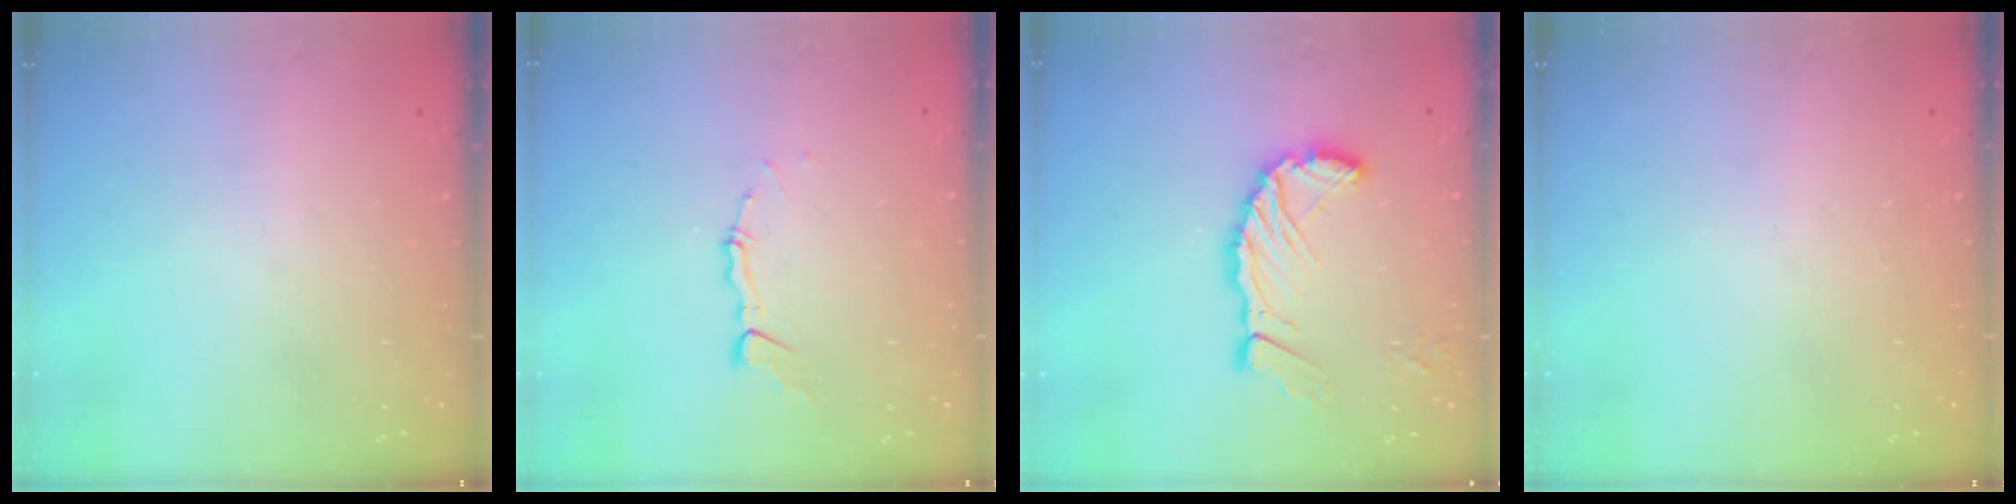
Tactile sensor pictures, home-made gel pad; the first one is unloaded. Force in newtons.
{"total": 4.4, "press": 4.4, "slide": 0.3}
{"total": 8.9, "press": 8.8, "slide": 1.1}
{"total": 1.6, "press": 1.6, "slide": 0.3}